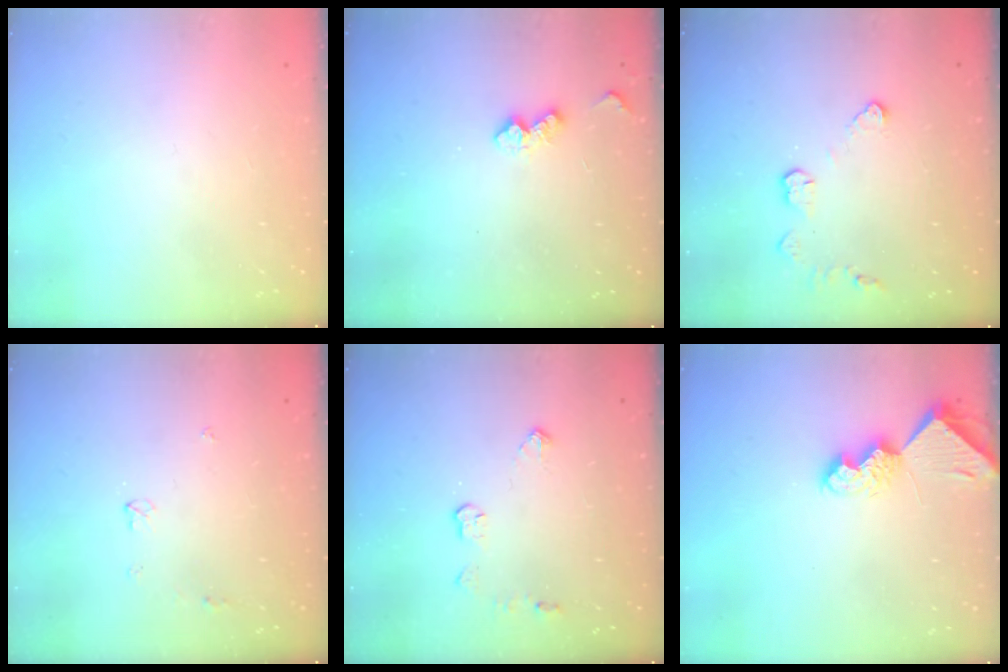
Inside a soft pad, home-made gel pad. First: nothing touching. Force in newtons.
{"total": 5.4, "press": 5.4, "slide": 0.8}
{"total": 5.1, "press": 5.1, "slide": 0.5}
{"total": 3.1, "press": 3.1, "slide": 0.6}
{"total": 4.7, "press": 4.6, "slide": 0.7}
{"total": 7.7, "press": 7.6, "slide": 0.9}